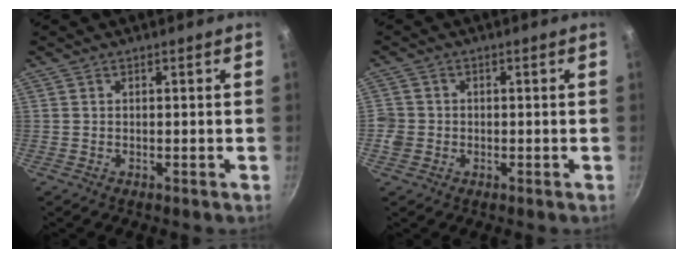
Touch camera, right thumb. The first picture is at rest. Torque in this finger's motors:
{"motor_torque": [0.42, -0.26, 0.49, 0.03, 0.01]}